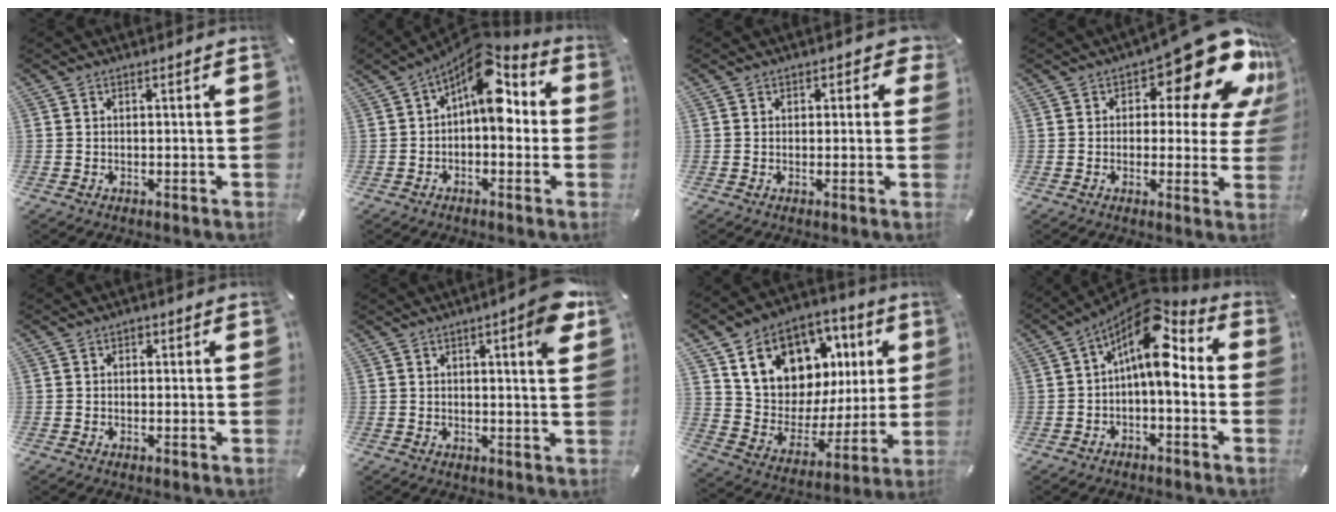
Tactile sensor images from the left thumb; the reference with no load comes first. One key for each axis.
{"total": 12.3, "fx": 4.5, "fy": 6.2, "fz": 9.6, "tx": -0.145, "ty": -0.044, "tz": 0.076}
{"total": 2.2, "fx": 0.8, "fy": 1.7, "fz": 1.1, "tx": 0.002, "ty": -0.001, "tz": 0.007}
{"total": 19.3, "fx": 10.3, "fy": 8.9, "fz": 13.6, "tx": -0.169, "ty": -0.072, "tz": 0.170}
{"total": 1.0, "fx": 0.1, "fy": 0.9, "fz": 0.4, "tx": -0.007, "ty": 0.007, "tz": 0.001}
{"total": 7.3, "fx": 3.2, "fy": 1.5, "fz": 6.4, "tx": -0.085, "ty": -0.013, "tz": 0.046}
{"total": 16.4, "fx": 9.0, "fy": 12.0, "fz": 6.6, "tx": -0.116, "ty": -0.059, "tz": 0.170}
{"total": 12.0, "fx": 3.9, "fy": 5.4, "fz": 10.0, "tx": -0.174, "ty": -0.040, "tz": 0.064}